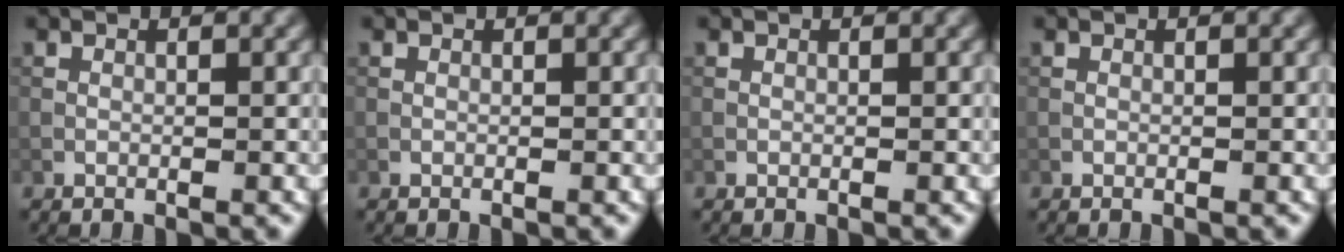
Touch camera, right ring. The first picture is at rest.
{"total": 0.0}
{"total": 0.0}
{"total": 0.0}